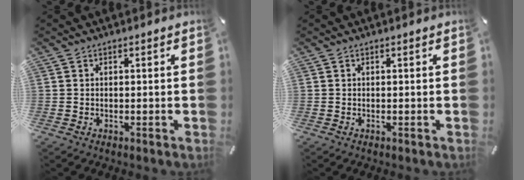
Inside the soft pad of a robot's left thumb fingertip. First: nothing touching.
{"total": 0.0}